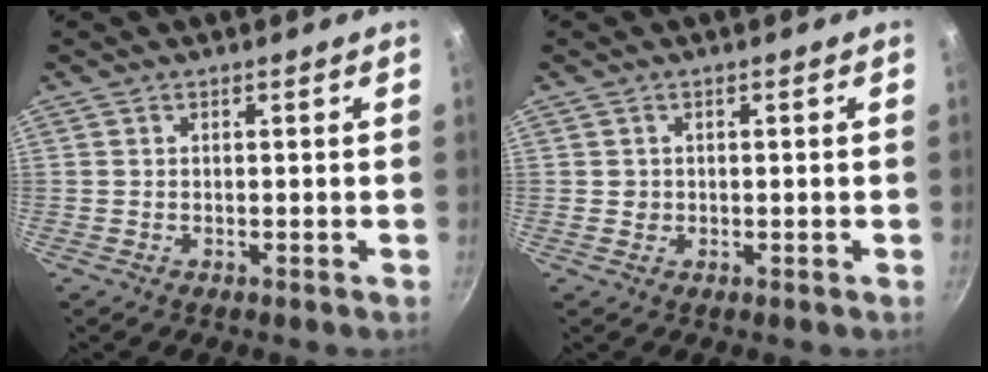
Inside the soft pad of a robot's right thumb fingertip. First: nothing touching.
{"total": 1.1, "force": [0.1, 1.1, 0.2], "torque": [0.001, 0.001, 0.001]}